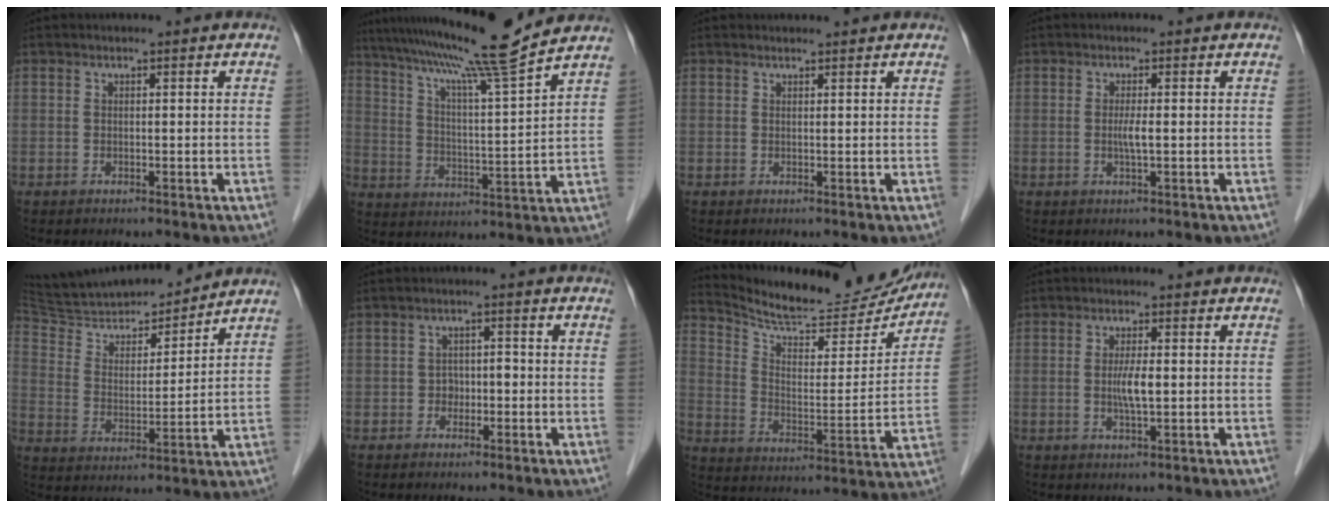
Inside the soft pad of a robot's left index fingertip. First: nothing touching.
{"total": 15.0, "force": [12.9, -2.4, 7.2], "torque": [-0.129, -0.011, 0.203]}
{"total": 1.3, "force": [1.3, 0.2, 0.1], "torque": [-0.009, 0.009, 0.021]}
{"total": 1.9, "force": [-0.1, 0.0, 1.9], "torque": [-0.039, -0.002, -0.003]}
{"total": 17.6, "force": [16.4, 2.7, 5.6], "torque": [-0.098, 0.008, 0.280]}
{"total": 2.1, "force": [-0.7, 1.7, 1.1], "torque": [-0.013, 0.011, -0.011]}
{"total": 20.4, "force": [19.2, 3.8, 5.6], "torque": [-0.091, -0.036, 0.274]}
{"total": 3.4, "force": [-0.1, 0.4, 3.3], "torque": [-0.066, -0.004, -0.001]}